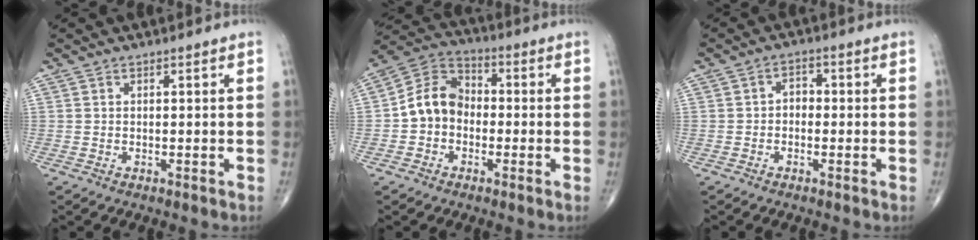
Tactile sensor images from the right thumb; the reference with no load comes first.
{"total": 9.3, "force": [-1.4, 7.5, 5.2], "torque": [-0.075, 0.039, -0.044]}
{"total": 2.4, "force": [-0.5, 1.8, 1.5], "torque": [-0.008, 0.015, -0.019]}